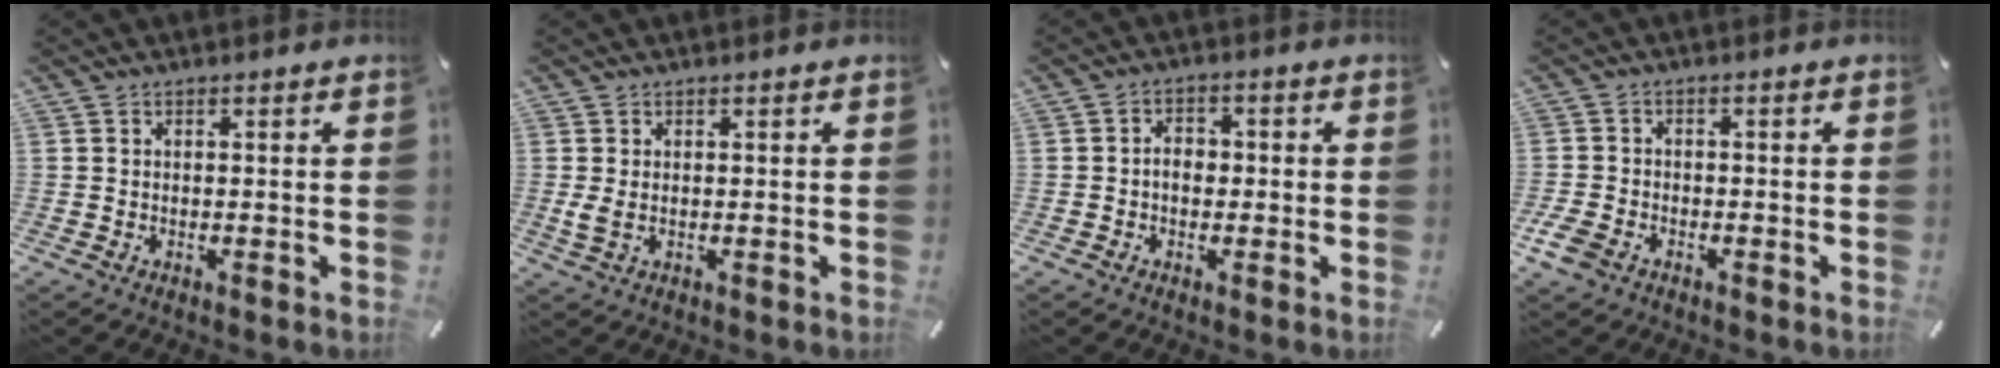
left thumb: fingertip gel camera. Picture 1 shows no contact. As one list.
[{"total": 2.4, "force": [0.1, 1.5, 1.9], "torque": [-0.037, -0.005, 0.001]}, {"total": 3.7, "force": [-0.7, 2.7, 2.4], "torque": [-0.038, 0.004, -0.015]}, {"total": 4.4, "force": [-2.4, 2.9, 2.2], "torque": [-0.061, 0.004, -0.048]}]